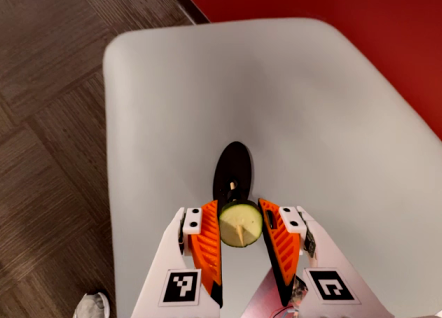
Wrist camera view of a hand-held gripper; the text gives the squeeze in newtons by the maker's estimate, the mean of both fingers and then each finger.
{"total": 12.3, "left": 13.6, "right": 11.0}